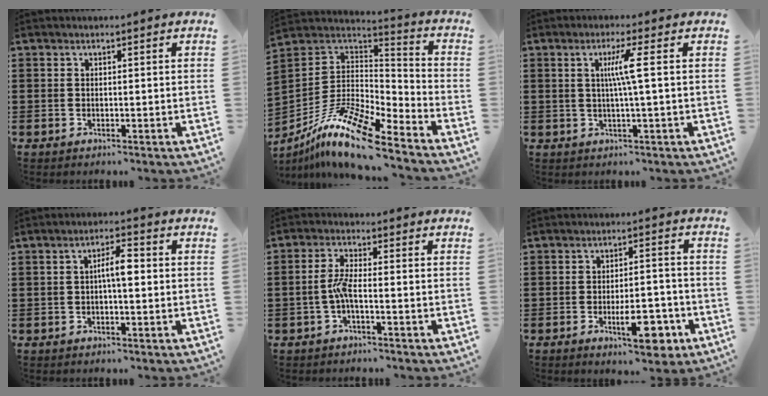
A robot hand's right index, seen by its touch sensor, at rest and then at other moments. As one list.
[{"total": 13.6, "force": [-10.0, 2.5, 8.8], "torque": [-0.180, 0.016, -0.194]}, {"total": 4.6, "force": [0.6, -0.6, 4.6], "torque": [-0.088, -0.006, 0.004]}, {"total": 4.3, "force": [0.0, 1.1, 4.1], "torque": [-0.077, 0.009, -0.004]}, {"total": 3.9, "force": [-1.4, 0.6, 3.6], "torque": [-0.088, -0.007, -0.034]}, {"total": 8.6, "force": [-3.8, 3.0, 7.1], "torque": [-0.115, 0.006, -0.060]}]